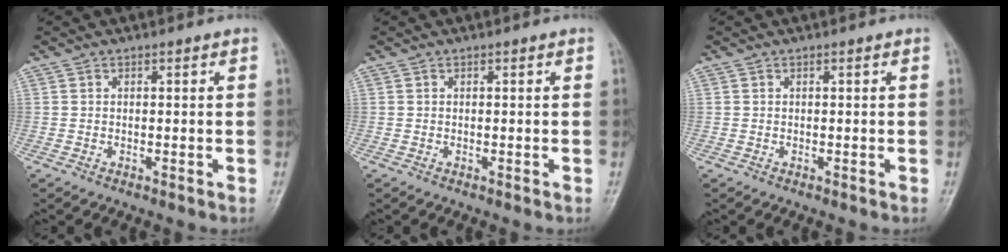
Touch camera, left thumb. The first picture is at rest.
{"total": 0.0}
{"total": 0.0}